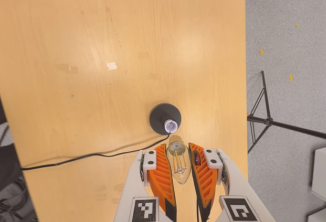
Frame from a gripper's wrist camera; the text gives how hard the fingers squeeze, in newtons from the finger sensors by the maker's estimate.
{"total": 20.8, "left": 24.4, "right": 17.2}